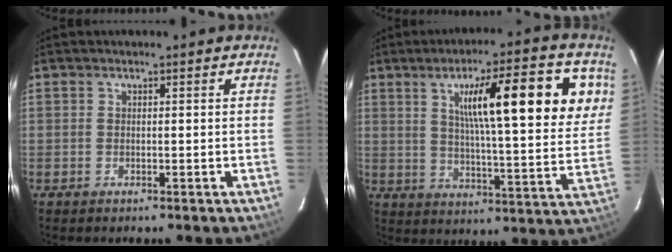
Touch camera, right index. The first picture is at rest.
{"total": 21.0, "force": [8.9, 4.0, 18.6], "torque": [-0.271, 0.017, 0.137]}